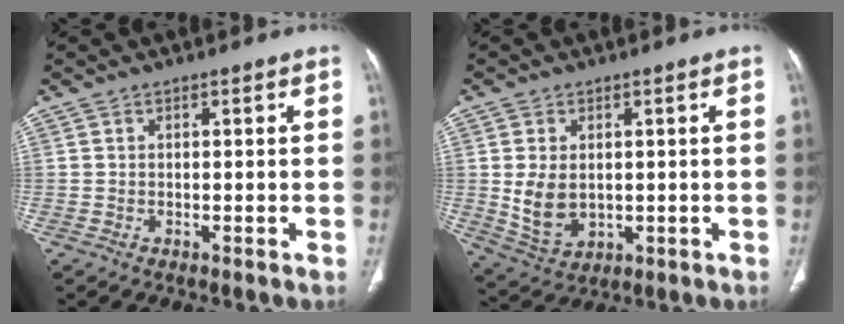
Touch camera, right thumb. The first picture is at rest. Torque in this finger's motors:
{"motor_torque": [-0.61, 0.54, 0.66, 0.44, 0.26]}